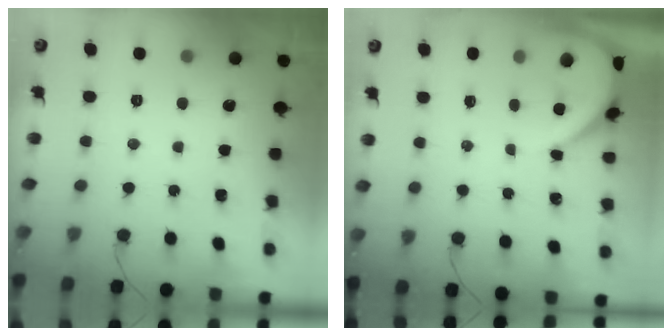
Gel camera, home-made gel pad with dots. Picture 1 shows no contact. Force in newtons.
{"total": 3.7, "press": 3.7, "slide": 0.5}